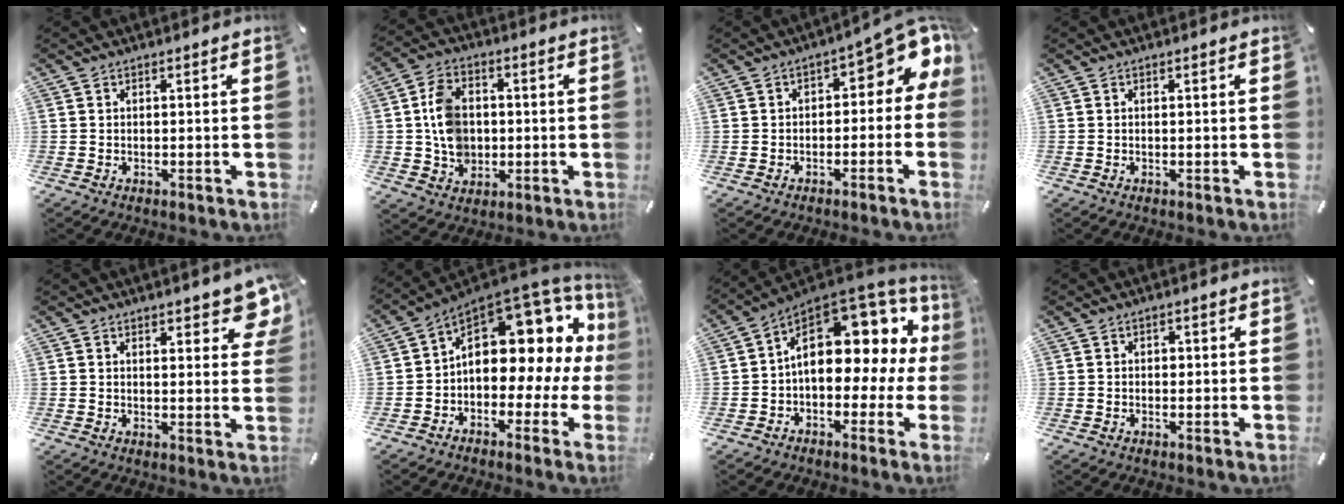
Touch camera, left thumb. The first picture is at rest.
{"total": 9.6, "force": [0.1, 7.9, 5.4], "torque": [-0.104, 0.008, 0.004]}
{"total": 7.6, "force": [2.6, 4.0, 5.9], "torque": [-0.076, -0.022, 0.040]}
{"total": 0.0}
{"total": 6.7, "force": [4.9, 2.6, 3.8], "torque": [-0.045, -0.028, 0.082]}
{"total": 13.2, "force": [5.1, 8.9, 8.3], "torque": [-0.100, -0.064, 0.082]}
{"total": 16.6, "force": [5.3, 10.6, 11.6], "torque": [-0.145, -0.045, 0.090]}
{"total": 1.1, "force": [0.1, 0.9, 0.5], "torque": [-0.004, 0.001, -0.001]}